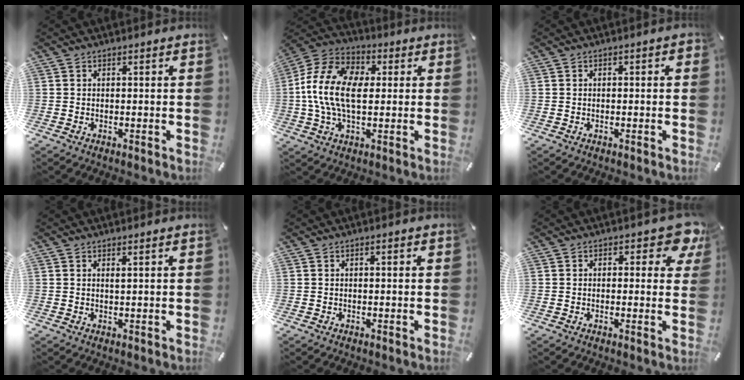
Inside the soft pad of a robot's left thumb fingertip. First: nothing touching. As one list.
[{"total": 15.0, "force": [0.0, 9.7, 11.4], "torque": [-0.251, 0.012, 0.002]}, {"total": 1.2, "force": [-0.3, 0.5, 1.0], "torque": [-0.018, 0.001, -0.006]}, {"total": 1.1, "force": [0.6, 0.0, 1.0], "torque": [-0.018, -0.002, 0.010]}, {"total": 0.9, "force": [0.1, 0.1, 0.9], "torque": [-0.016, 0.001, 0.001]}, {"total": 6.6, "force": [3.3, 3.2, 4.8], "torque": [-0.046, -0.020, 0.047]}]